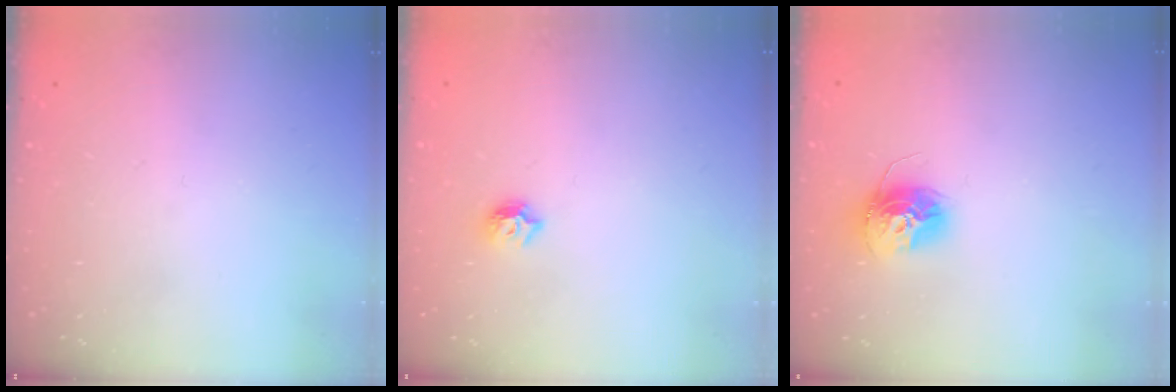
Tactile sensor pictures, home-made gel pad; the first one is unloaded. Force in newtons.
{"total": 6.5, "press": 6.5, "slide": 0.7}
{"total": 12.4, "press": 12.4, "slide": 1.0}